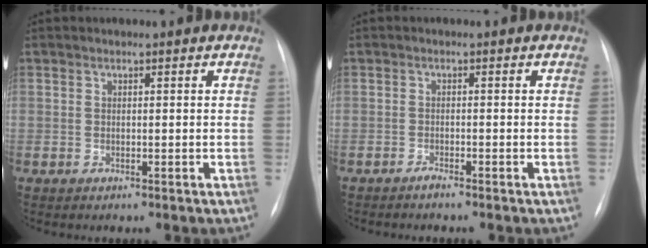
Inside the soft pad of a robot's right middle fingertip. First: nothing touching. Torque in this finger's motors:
{"motor_torque": [0.02, 0.09, -0.02, 0.00]}